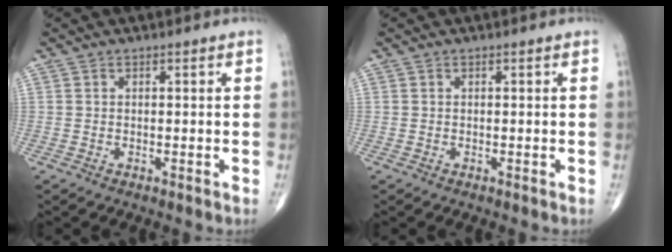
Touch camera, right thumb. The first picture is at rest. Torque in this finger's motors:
{"motor_torque": [-0.07, 0.07, -0.09, -0.04, 0.00]}